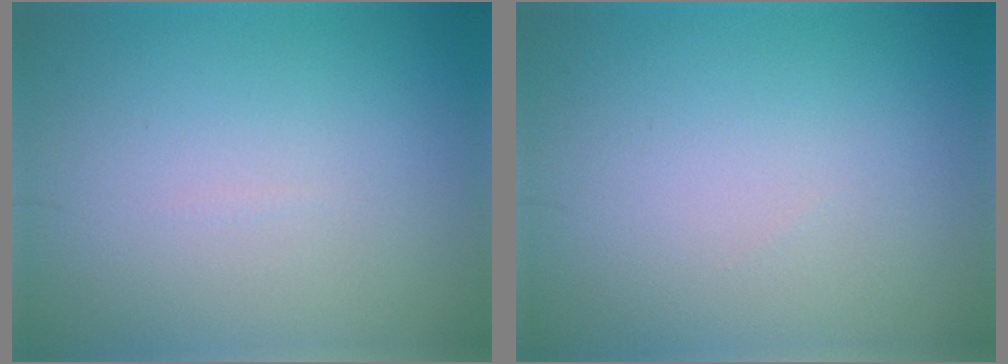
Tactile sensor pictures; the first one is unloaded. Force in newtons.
{"total": 0.0}